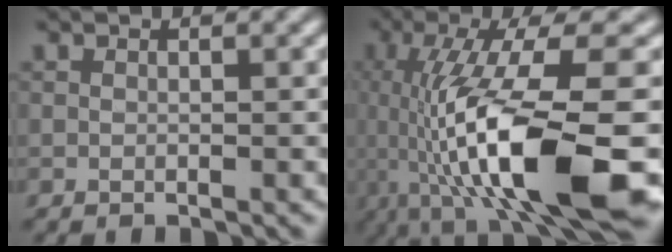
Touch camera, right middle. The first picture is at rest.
{"total": 13.0, "force": [-4.3, 3.0, 11.9], "torque": [-0.223, 0.005, -0.059]}